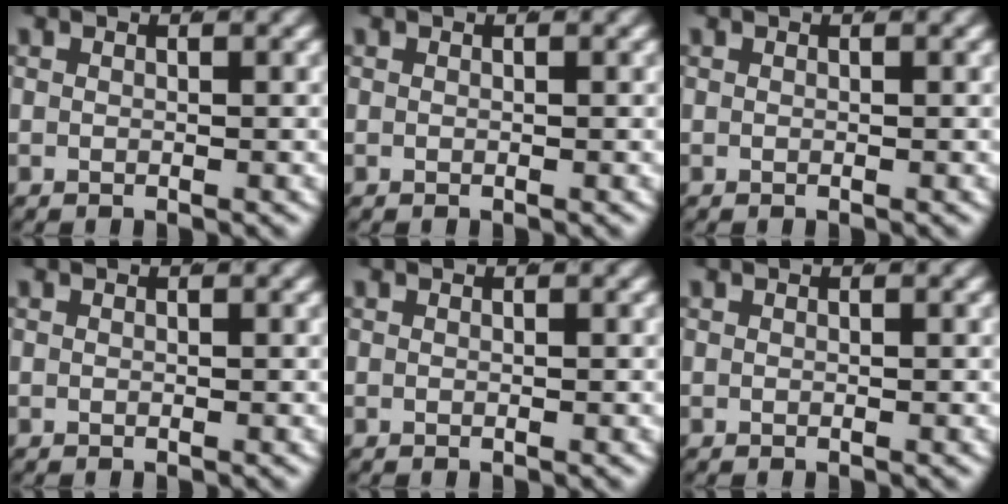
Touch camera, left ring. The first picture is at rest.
{"total": 0.0}
{"total": 0.0}
{"total": 0.0}
{"total": 0.0}
{"total": 0.0}